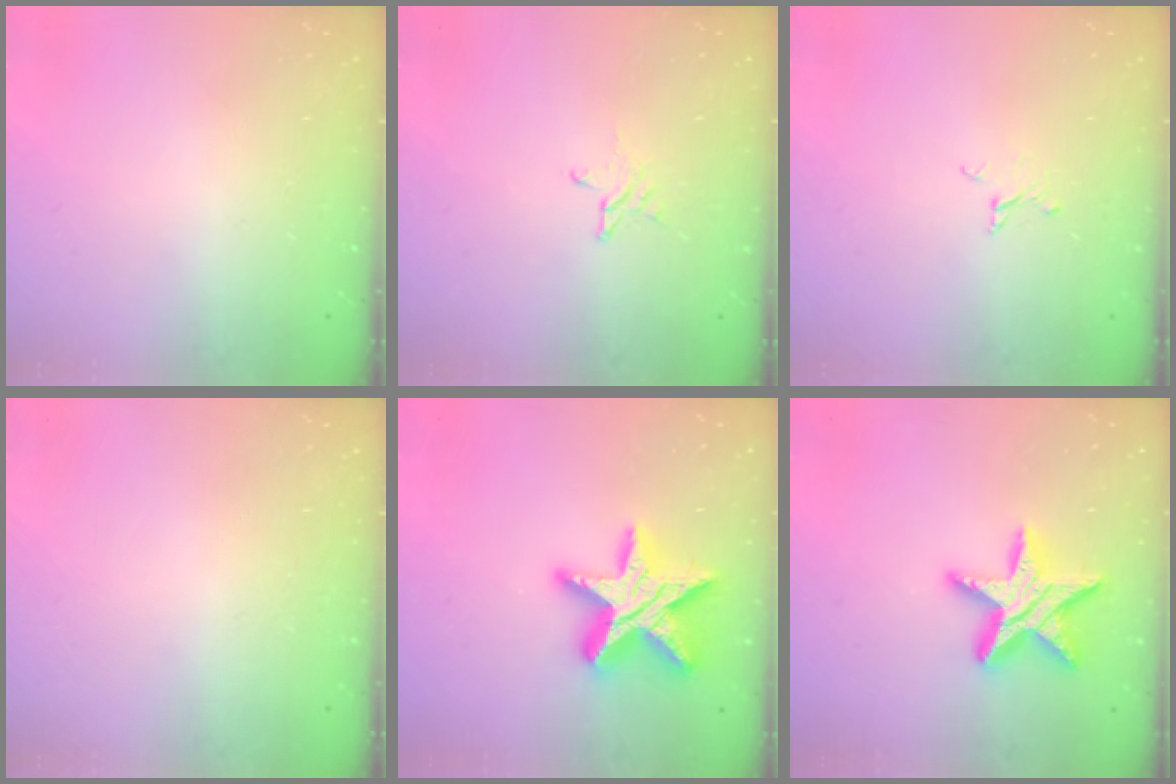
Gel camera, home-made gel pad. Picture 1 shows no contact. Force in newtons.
{"total": 2.7, "press": 2.7, "slide": 0.2}
{"total": 2.1, "press": 2.1, "slide": 0.1}
{"total": 0.0}
{"total": 19.7, "press": 19.7, "slide": 1.7}
{"total": 16.5, "press": 16.5, "slide": 1.1}